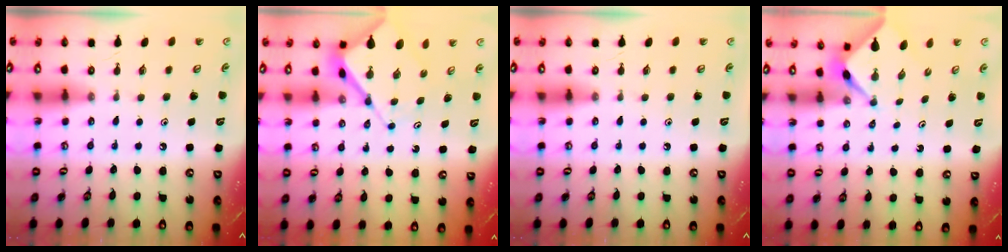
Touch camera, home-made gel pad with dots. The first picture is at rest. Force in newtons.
{"total": 8.0, "press": 7.9, "slide": 0.9}
{"total": 0.0}
{"total": 2.3, "press": 2.2, "slide": 0.3}